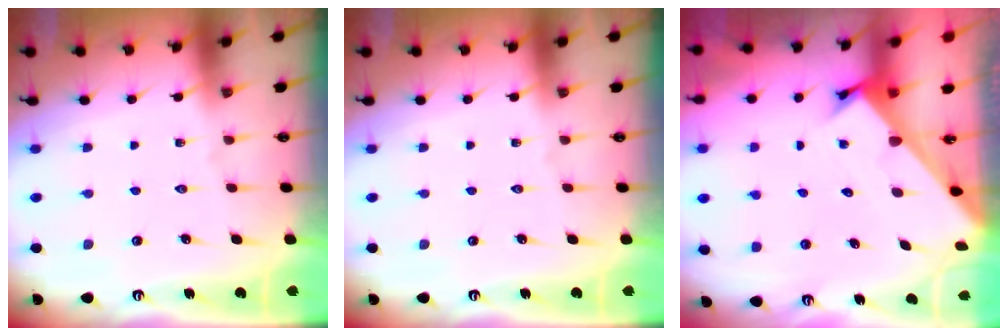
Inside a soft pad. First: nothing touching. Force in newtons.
{"total": 0.0}
{"total": 2.5, "press": 2.5, "slide": 0.3}